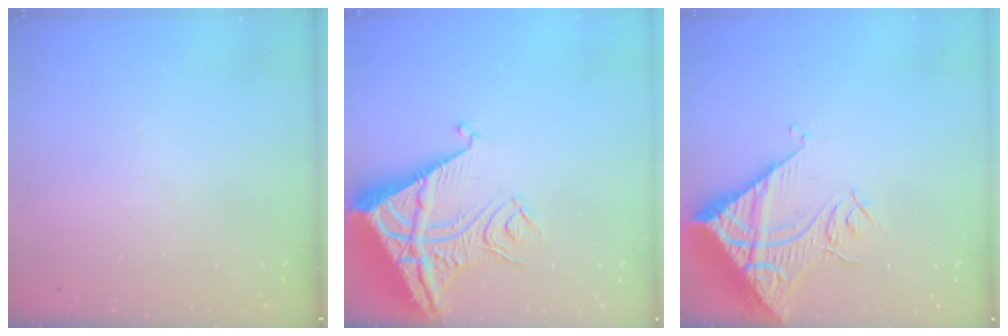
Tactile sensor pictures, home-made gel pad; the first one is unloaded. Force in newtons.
{"total": 11.5, "press": 11.5, "slide": 1.2}
{"total": 13.5, "press": 13.4, "slide": 1.7}